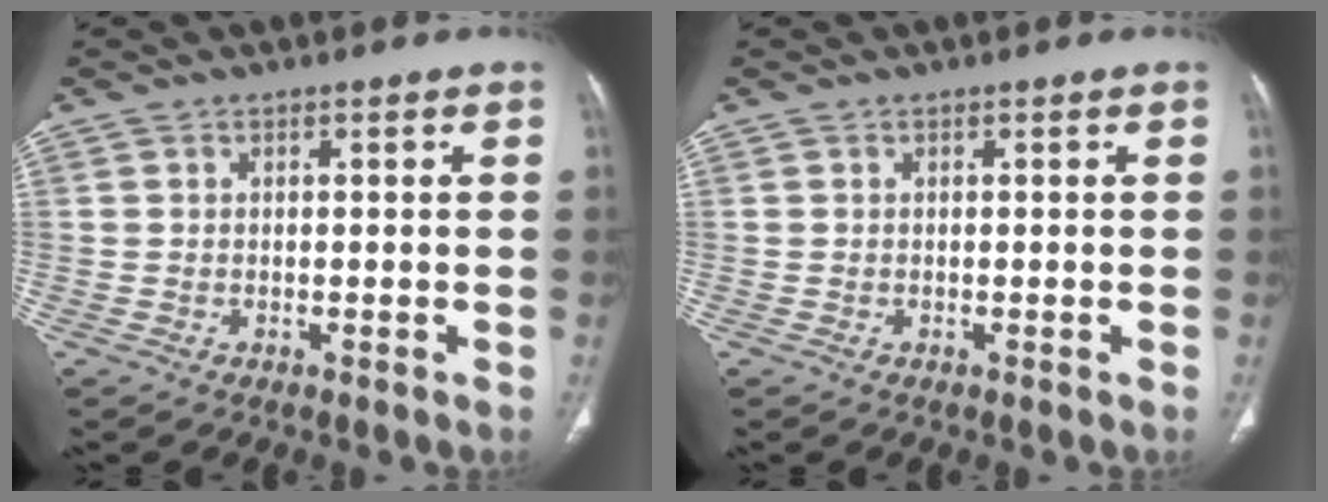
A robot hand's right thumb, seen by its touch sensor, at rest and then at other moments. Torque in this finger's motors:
{"motor_torque": [0.28, 0.21, 0.33, -0.33, 0.04]}